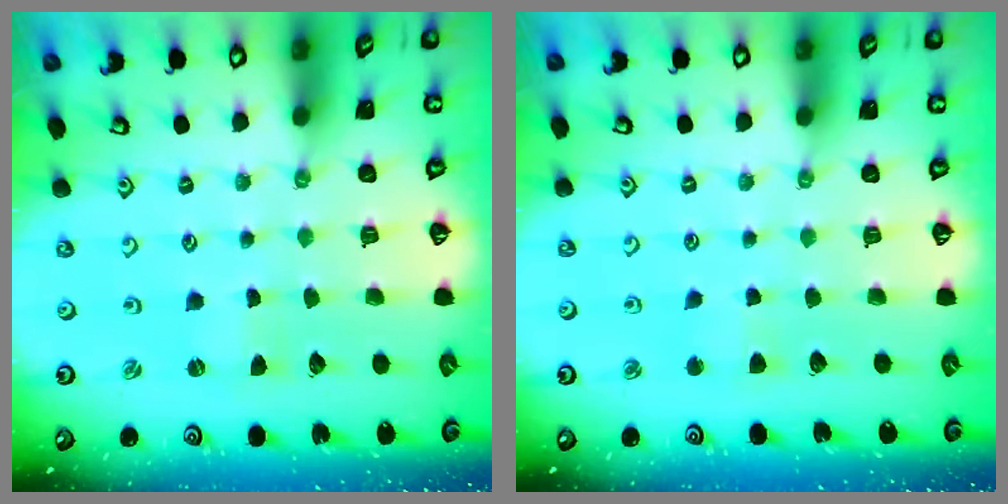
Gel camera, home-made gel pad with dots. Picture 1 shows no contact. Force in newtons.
{"total": 2.4, "press": 2.4, "slide": 0.5}